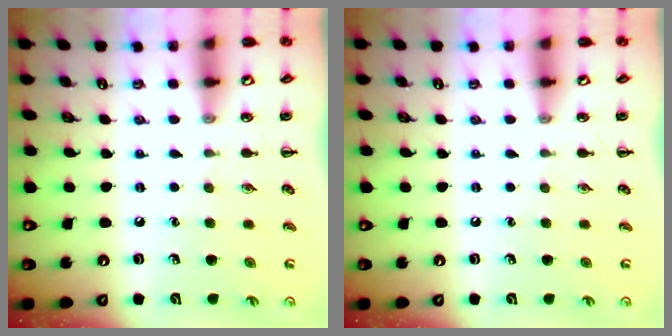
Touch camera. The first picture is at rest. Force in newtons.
{"total": 0.0}